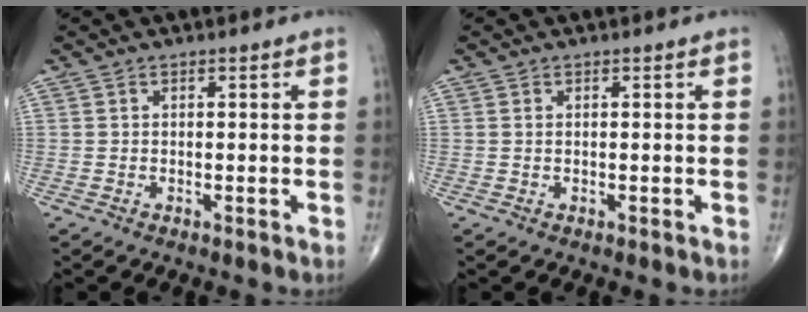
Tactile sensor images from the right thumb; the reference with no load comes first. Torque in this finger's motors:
{"motor_torque": [-0.22, -0.02, 0.08, 0.19, 0.06]}